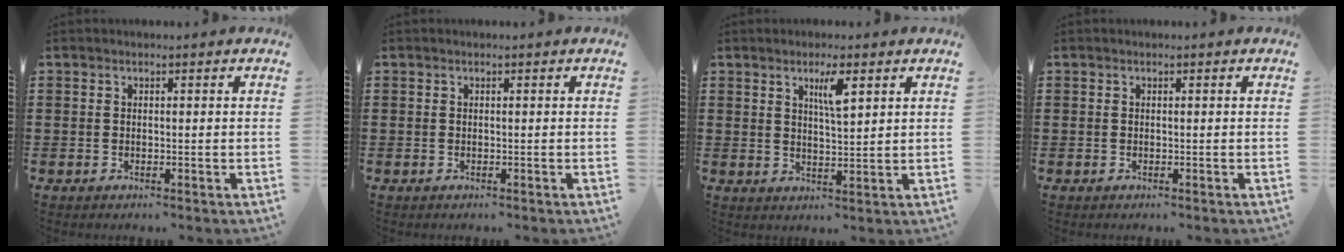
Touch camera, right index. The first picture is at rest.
{"total": 0.0}
{"total": 4.1, "force": [2.2, 0.8, 3.4], "torque": [-0.057, 0.000, 0.031]}
{"total": 0.0}